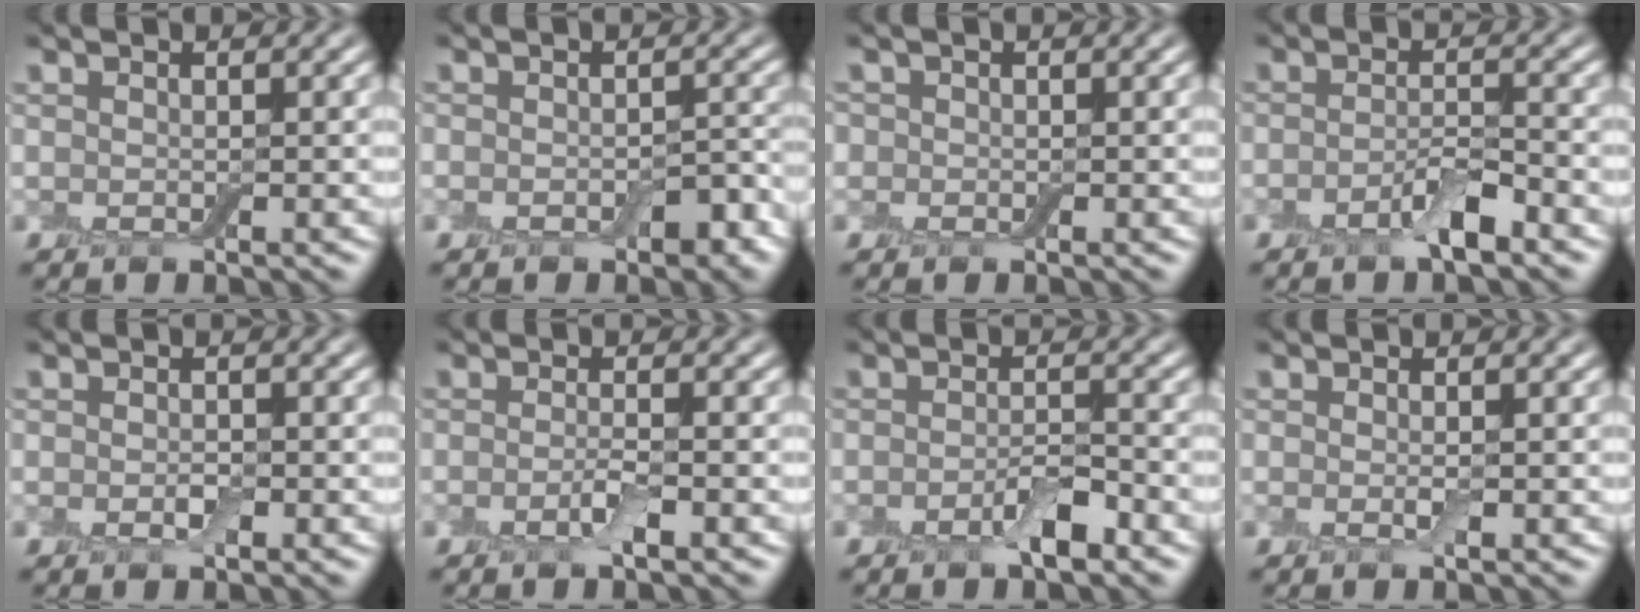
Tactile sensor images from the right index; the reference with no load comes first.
{"total": 2.9, "force": [-1.3, 1.7, 1.9], "torque": [-0.026, -0.003, -0.018]}
{"total": 1.2, "force": [0.1, 1.2, 0.2], "torque": [0.006, -0.001, -0.008]}
{"total": 2.8, "force": [-1.7, 0.8, 2.1], "torque": [-0.039, 0.004, -0.034]}
{"total": 1.2, "force": [-0.4, 0.7, 0.9], "torque": [-0.017, 0.000, -0.008]}
{"total": 1.7, "force": [-0.8, 0.3, 1.4], "torque": [-0.030, -0.003, -0.020]}
{"total": 2.7, "force": [-1.4, 0.9, 2.0], "torque": [-0.037, 0.002, -0.028]}
{"total": 0.8, "force": [-0.2, 0.2, 0.8], "torque": [-0.017, -0.005, -0.004]}